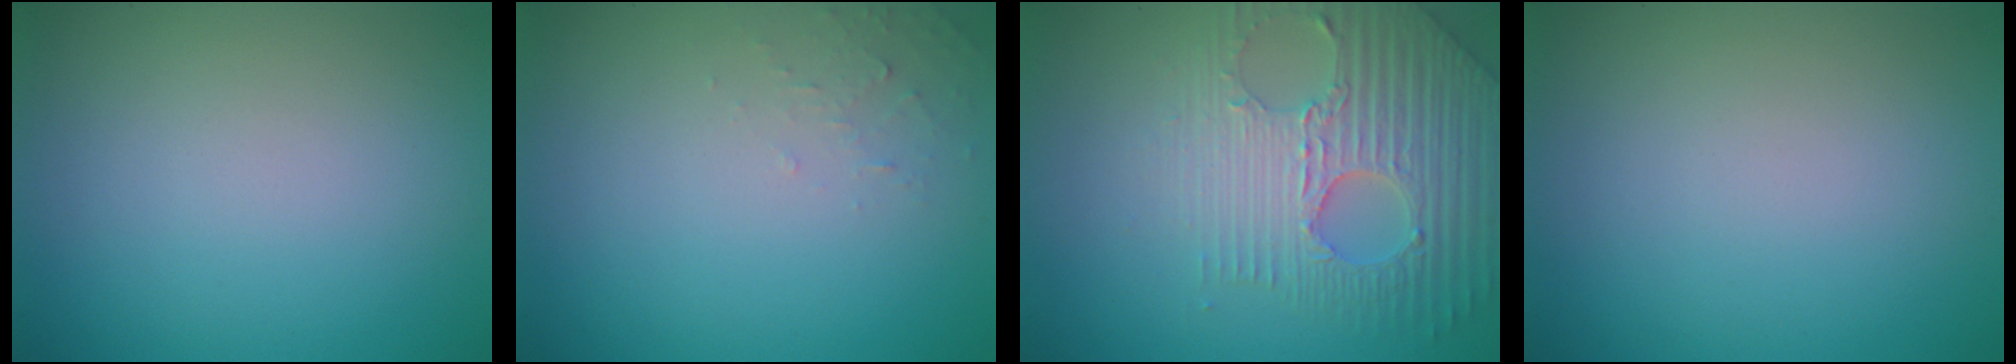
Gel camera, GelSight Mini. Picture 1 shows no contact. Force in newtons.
{"total": 0.9, "press": 0.9, "slide": 0.1}
{"total": 6.4, "press": 5.0, "slide": 3.9}
{"total": 0.0}